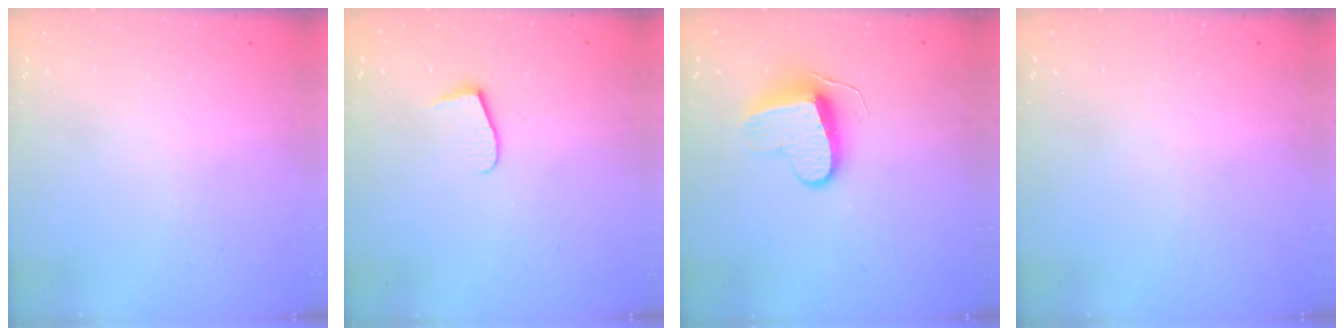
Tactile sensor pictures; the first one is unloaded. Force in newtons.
{"total": 7.0, "press": 6.9, "slide": 0.5}
{"total": 9.2, "press": 9.2, "slide": 0.4}
{"total": 0.0}